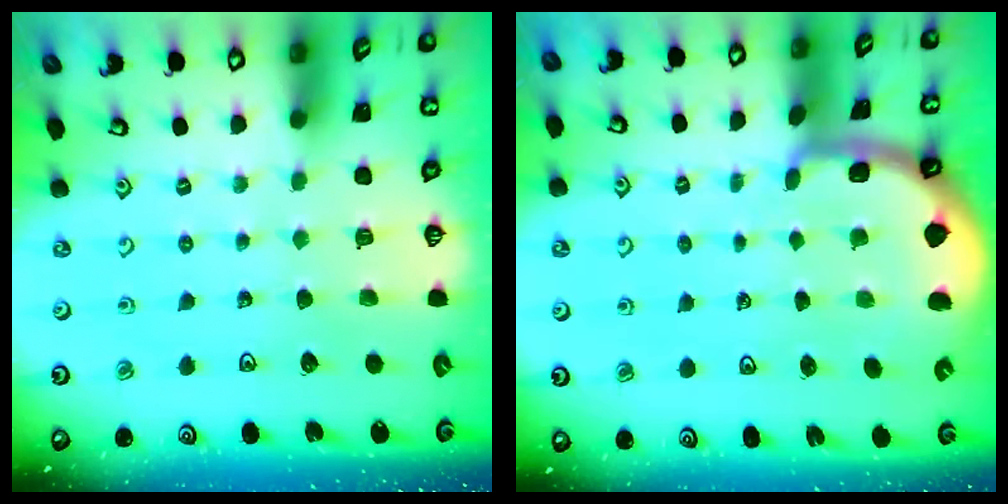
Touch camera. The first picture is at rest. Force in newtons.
{"total": 2.4, "press": 2.4, "slide": 0.4}